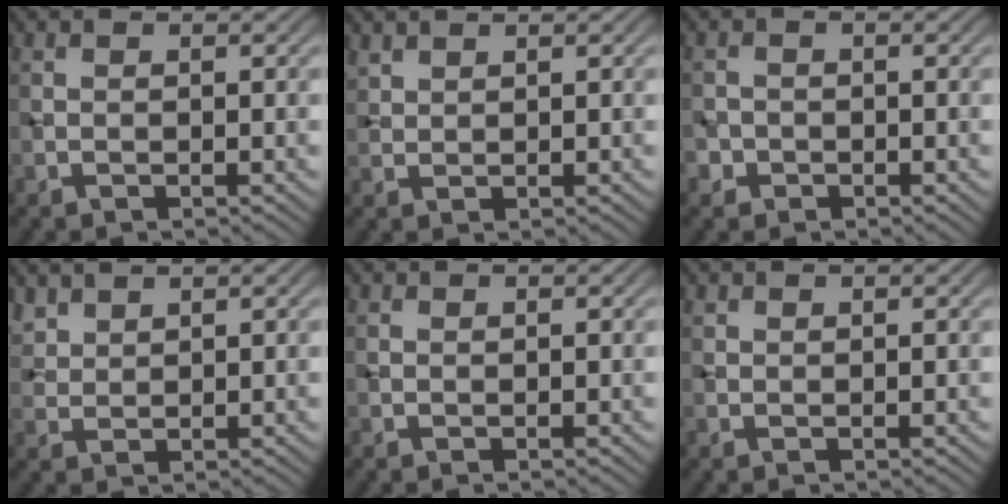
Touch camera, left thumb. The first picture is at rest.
{"total": 1.6, "force": [1.4, 0.5, 0.5], "torque": [-0.016, 0.004, 0.037]}
{"total": 1.6, "force": [-0.8, 1.4, 0.2], "torque": [0.003, -0.002, -0.019]}
{"total": 2.6, "force": [2.2, 1.1, 0.9], "torque": [-0.026, 0.005, 0.054]}
{"total": 0.0}
{"total": 0.6, "force": [0.5, 0.2, 0.1], "torque": [-0.003, 0.000, 0.012]}